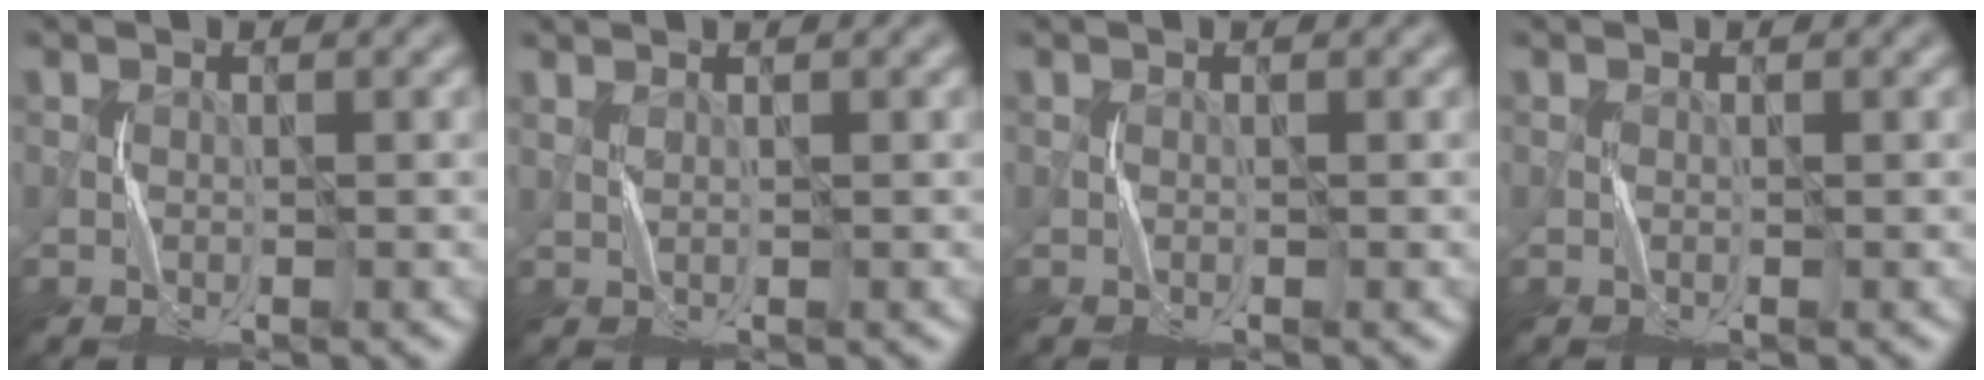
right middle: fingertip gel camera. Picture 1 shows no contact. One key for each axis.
{"total": 0.6, "fx": 0.5, "fy": -0.1, "fz": 0.3, "tx": -0.010, "ty": -0.003, "tz": 0.012}
{"total": 0.0}
{"total": 0.0}